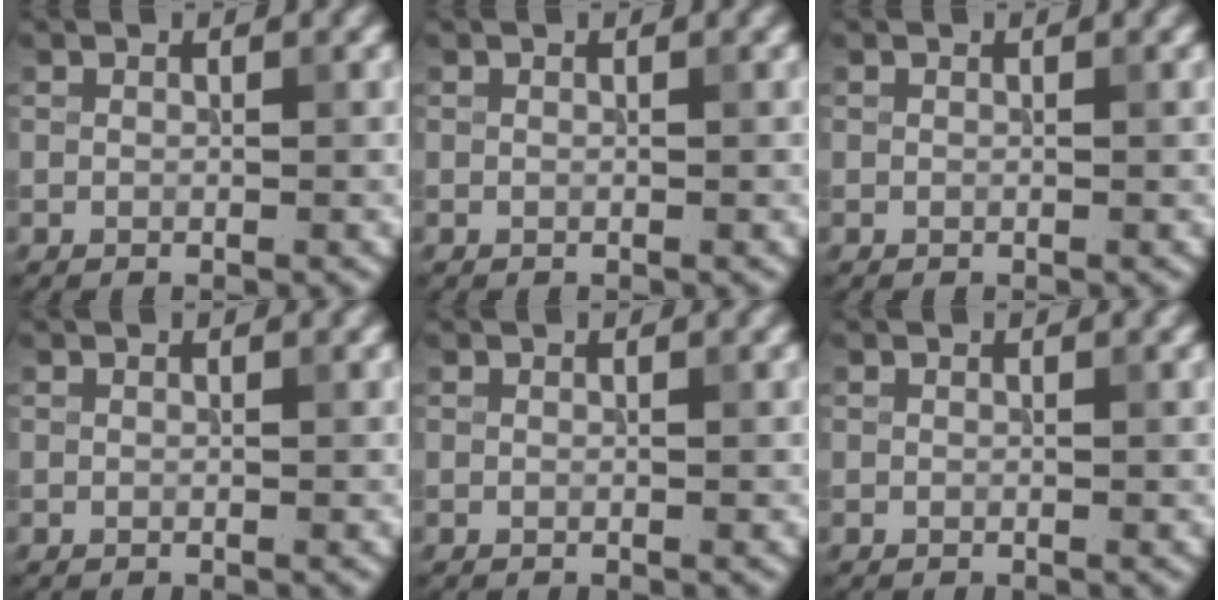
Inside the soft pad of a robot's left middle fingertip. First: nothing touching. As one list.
[{"total": 0.0}, {"total": 0.0}, {"total": 0.0}, {"total": 0.0}, {"total": 0.0}]